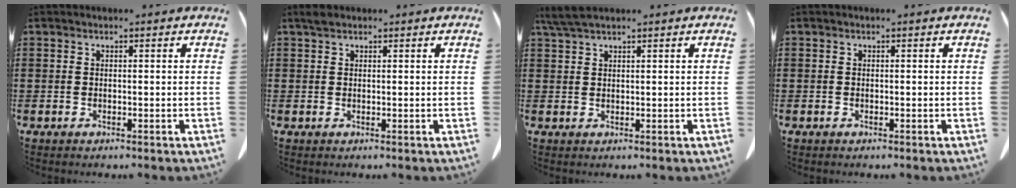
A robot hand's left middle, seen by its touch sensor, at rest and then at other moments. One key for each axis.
{"total": 1.0, "fx": 0.8, "fy": 0.5, "fz": 0.5, "tx": -0.013, "ty": 0.002, "tz": 0.015}
{"total": 2.9, "fx": 2.2, "fy": 0.3, "fz": 1.9, "tx": -0.043, "ty": 0.001, "tz": 0.042}
{"total": 0.0}